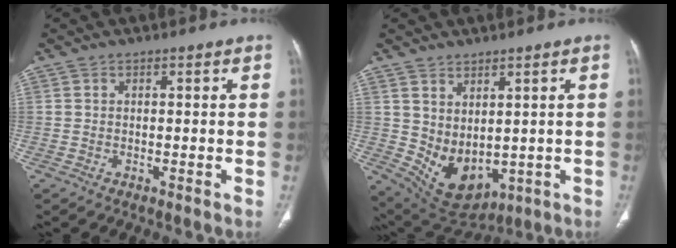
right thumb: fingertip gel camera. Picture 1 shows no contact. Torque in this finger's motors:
{"motor_torque": [-0.41, 0.82, 0.25, -0.11, 0.24]}